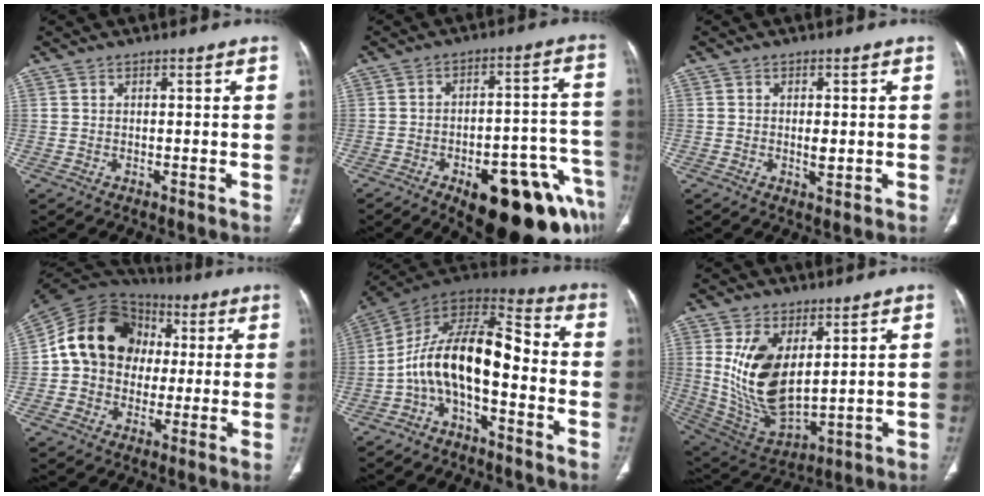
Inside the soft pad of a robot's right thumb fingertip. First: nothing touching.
{"total": 22.6, "force": [-12.2, 8.9, 16.9], "torque": [-0.146, 0.077, -0.157]}
{"total": 2.3, "force": [-0.2, 1.2, 2.0], "torque": [-0.031, -0.003, -0.001]}
{"total": 17.6, "force": [1.7, 14.5, 9.8], "torque": [-0.145, 0.033, 0.025]}
{"total": 15.2, "force": [-3.7, 7.1, 12.9], "torque": [-0.210, 0.087, -0.074]}
{"total": 15.4, "force": [4.1, 8.4, 12.3], "torque": [-0.223, -0.024, 0.103]}